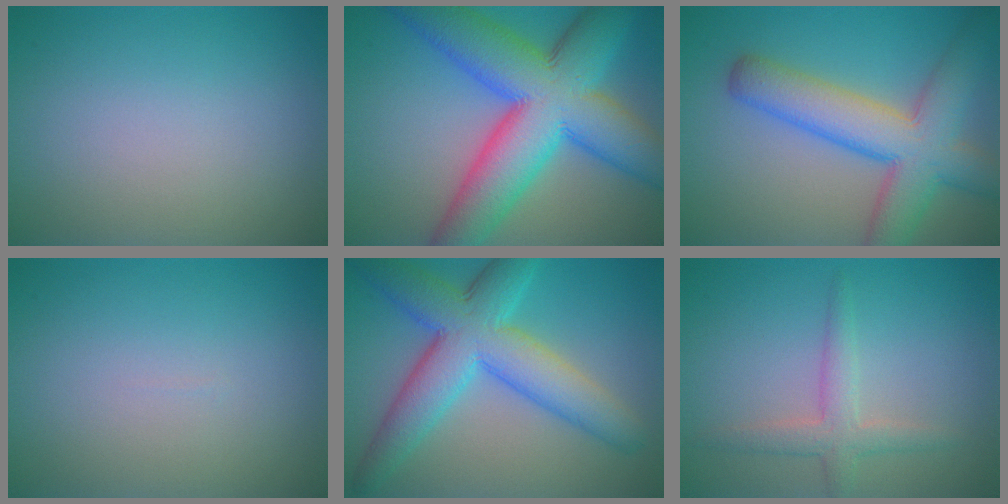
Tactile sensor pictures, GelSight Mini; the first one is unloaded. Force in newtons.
{"total": 13.8, "press": 13.8, "slide": 0.3}
{"total": 8.3, "press": 8.3, "slide": 0.3}
{"total": 0.0}
{"total": 8.9, "press": 8.9, "slide": 0.1}
{"total": 2.6, "press": 2.6, "slide": 0.0}